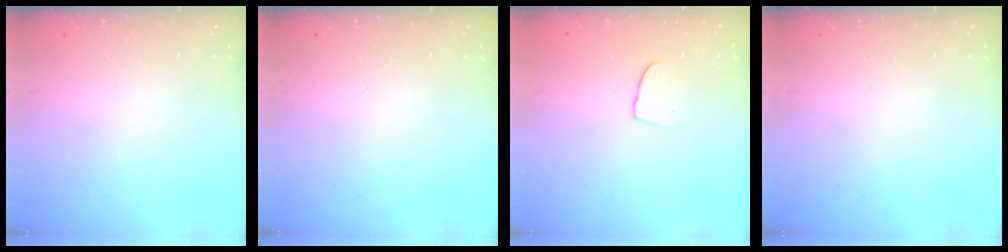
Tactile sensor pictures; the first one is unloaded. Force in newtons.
{"total": 0.0}
{"total": 5.0, "press": 4.9, "slide": 0.5}
{"total": 0.0}